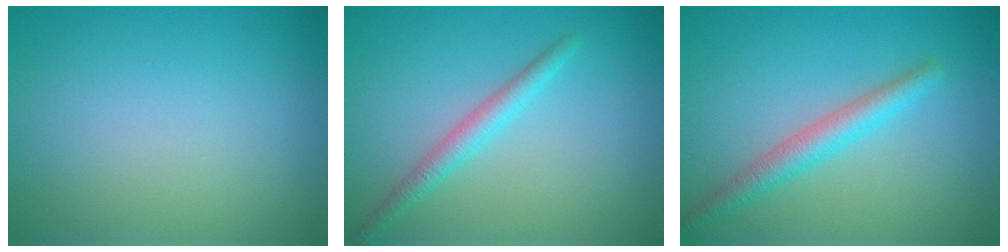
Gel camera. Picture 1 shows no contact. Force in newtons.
{"total": 2.2, "press": 2.2, "slide": 0.1}
{"total": 2.9, "press": 2.9, "slide": 0.1}